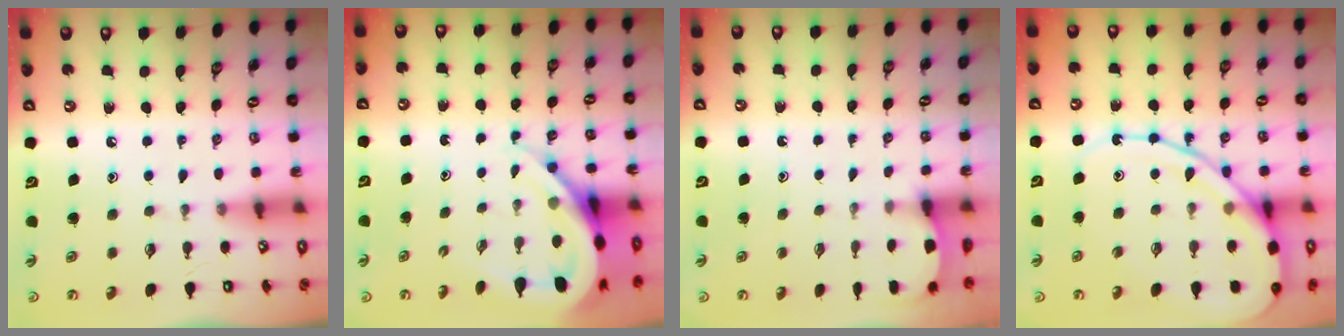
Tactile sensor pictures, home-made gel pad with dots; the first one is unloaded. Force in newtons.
{"total": 11.1, "press": 11.0, "slide": 1.4}
{"total": 1.3, "press": 1.3, "slide": 0.1}
{"total": 15.4, "press": 15.3, "slide": 1.6}